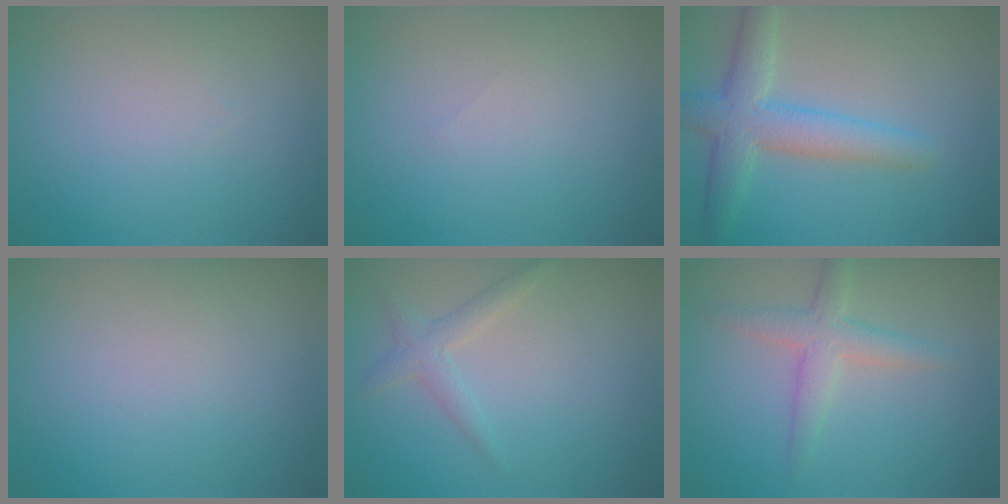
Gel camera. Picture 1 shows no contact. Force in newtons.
{"total": 0.0}
{"total": 5.1, "press": 5.1, "slide": 0.2}
{"total": 0.0}
{"total": 1.8, "press": 1.8, "slide": 0.1}
{"total": 2.9, "press": 2.9, "slide": 0.1}